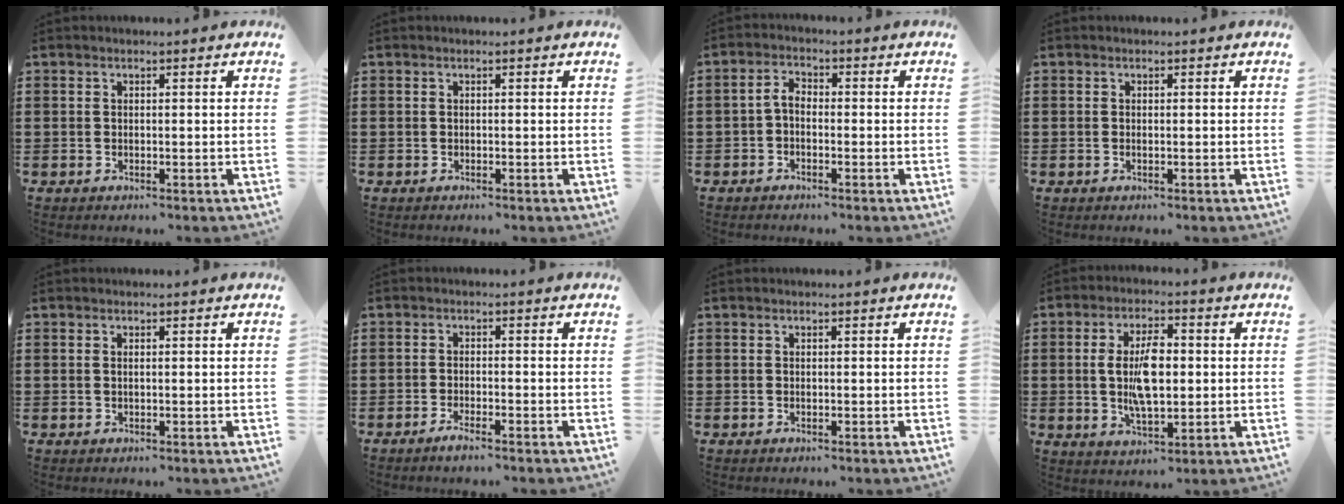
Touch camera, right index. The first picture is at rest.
{"total": 0.0}
{"total": 2.3, "force": [-0.9, 1.2, 1.8], "torque": [-0.051, 0.001, -0.024]}
{"total": 0.0}
{"total": 0.5, "force": [0.1, 0.2, 0.5], "torque": [-0.010, 0.000, 0.002]}
{"total": 1.7, "force": [-1.6, 0.0, 0.7], "torque": [-0.011, 0.000, -0.030]}
{"total": 0.0}
{"total": 8.1, "force": [0.1, 3.5, 7.3], "torque": [-0.141, 0.004, -0.003]}